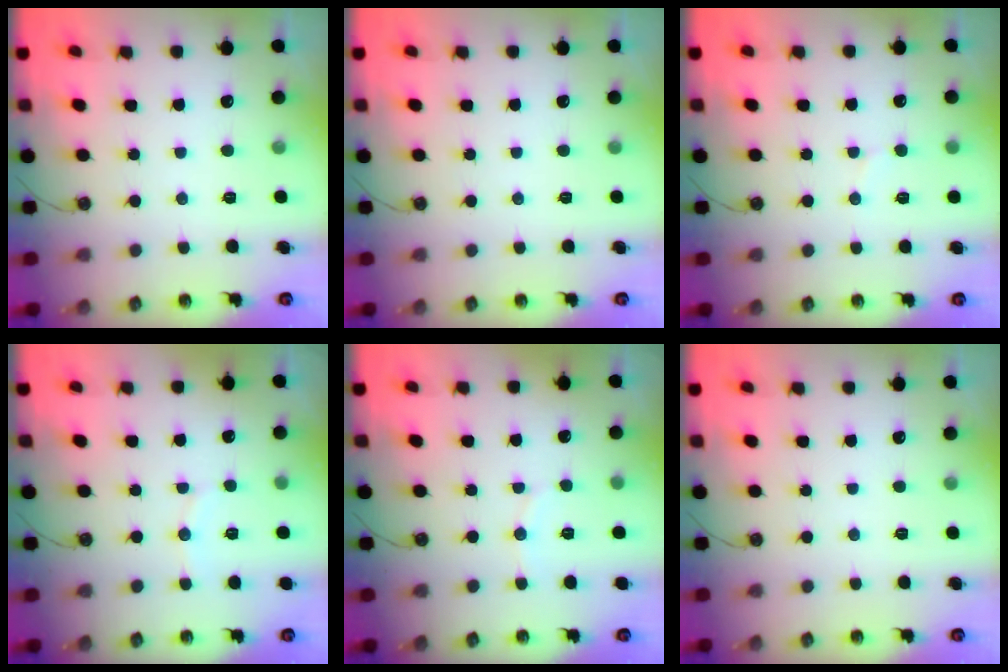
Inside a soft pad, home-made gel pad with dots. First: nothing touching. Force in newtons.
{"total": 0.0}
{"total": 6.5, "press": 6.5, "slide": 0.5}
{"total": 4.9, "press": 4.8, "slide": 0.9}
{"total": 5.0, "press": 4.7, "slide": 1.7}
{"total": 0.0}